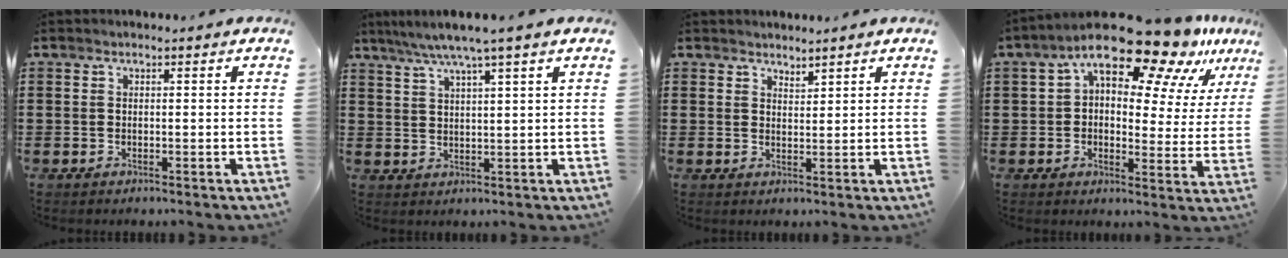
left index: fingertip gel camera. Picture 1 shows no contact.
{"total": 3.9, "force": [2.8, -0.4, 2.7], "torque": [-0.057, -0.004, 0.049]}
{"total": 1.9, "force": [1.9, 0.2, -0.1], "torque": [-0.002, 0.000, 0.037]}
{"total": 16.2, "force": [12.1, 5.0, 9.6], "torque": [-0.173, -0.066, 0.203]}